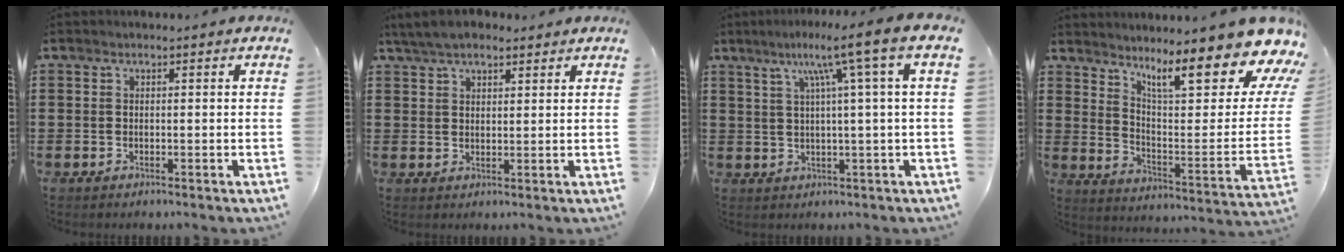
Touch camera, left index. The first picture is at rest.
{"total": 4.5, "force": [3.8, 1.5, 1.9], "torque": [-0.048, -0.001, 0.072]}
{"total": 8.3, "force": [3.2, -1.1, 7.5], "torque": [-0.146, -0.008, 0.039]}
{"total": 14.2, "force": [10.4, 2.1, 9.5], "torque": [-0.156, -0.085, 0.165]}